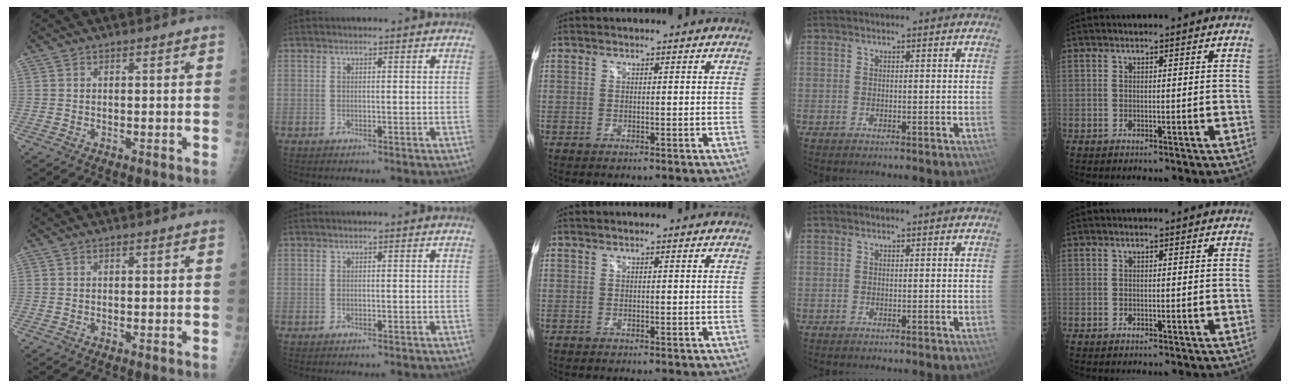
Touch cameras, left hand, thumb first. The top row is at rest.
{}